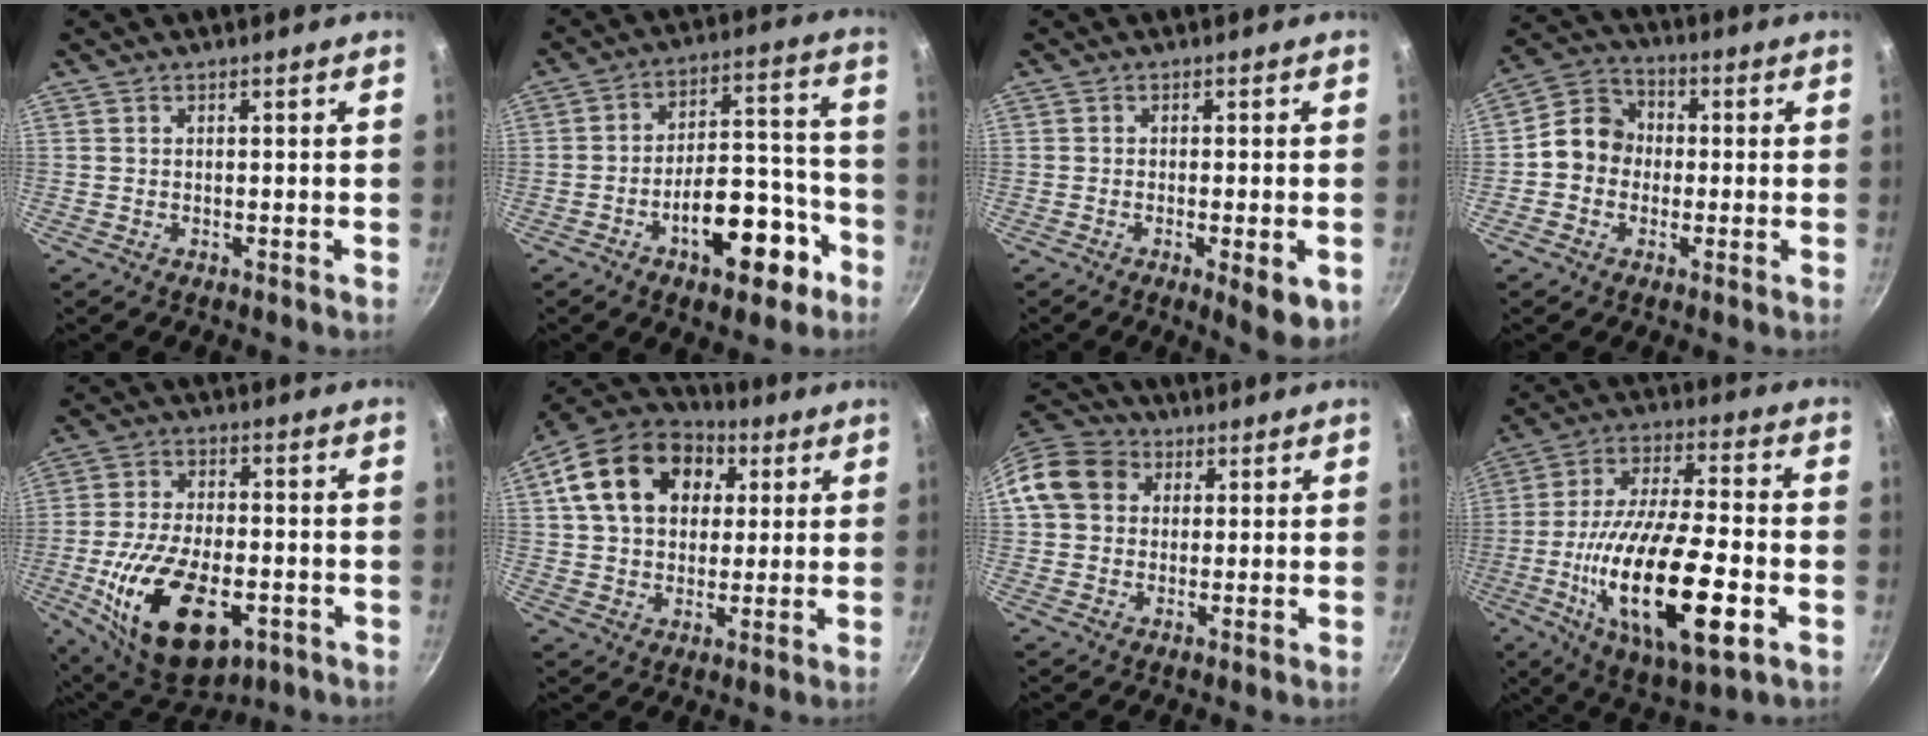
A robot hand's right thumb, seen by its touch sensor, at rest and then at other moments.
{"total": 15.6, "force": [-7.6, 7.6, 11.3], "torque": [-0.123, 0.076, -0.102]}
{"total": 6.5, "force": [-2.2, 1.6, 5.9], "torque": [-0.077, -0.003, -0.028]}
{"total": 8.6, "force": [-0.7, 7.6, 4.0], "torque": [-0.035, 0.024, -0.034]}
{"total": 20.3, "force": [-6.6, 10.7, 16.0], "torque": [-0.274, 0.010, -0.104]}
{"total": 19.9, "force": [5.9, 14.5, 12.3], "torque": [-0.201, 0.018, 0.090]}
{"total": 11.2, "force": [2.6, 9.5, 5.4], "torque": [-0.077, 0.023, 0.029]}
{"total": 24.6, "force": [-6.8, 8.6, 22.0], "torque": [-0.392, 0.014, -0.114]}